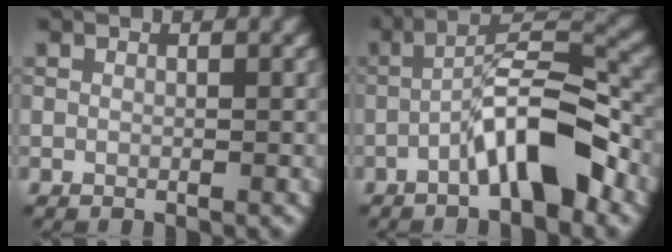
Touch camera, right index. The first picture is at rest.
{"total": 7.5, "force": [-3.2, 2.0, 6.4], "torque": [-0.106, 0.022, -0.061]}